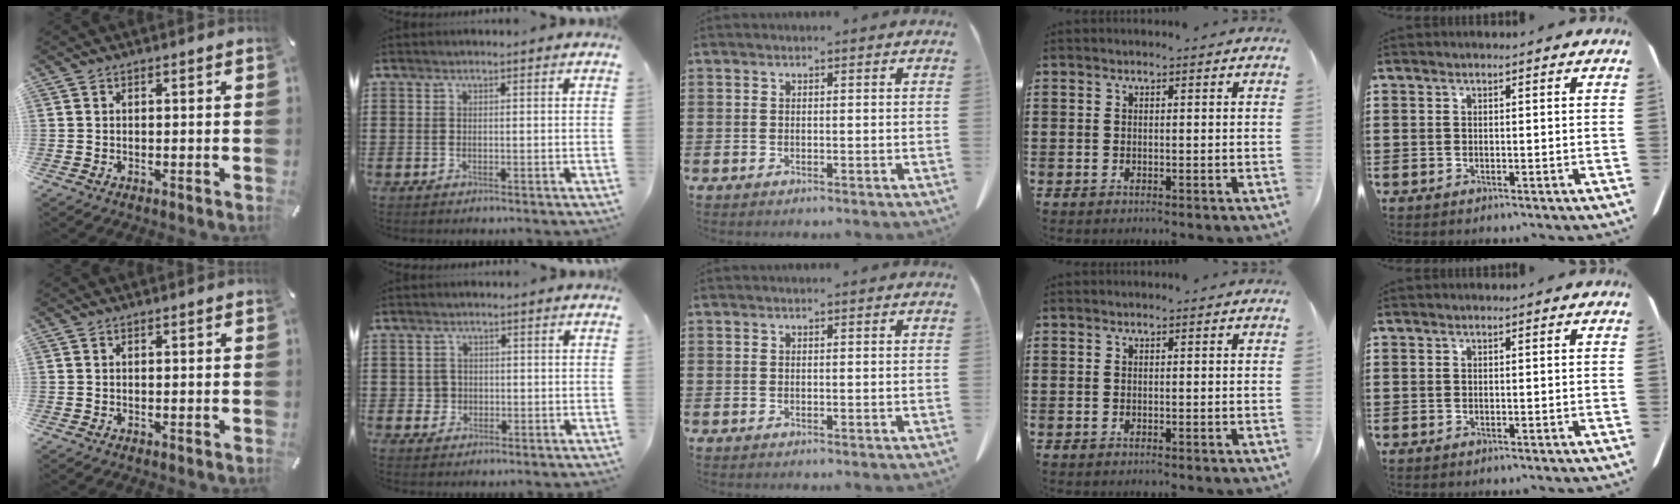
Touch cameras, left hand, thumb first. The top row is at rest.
{"index": {"total": 2.1, "force": [0.0, 2.0, 0.4], "torque": [-0.018, 0.008, -0.004]}}